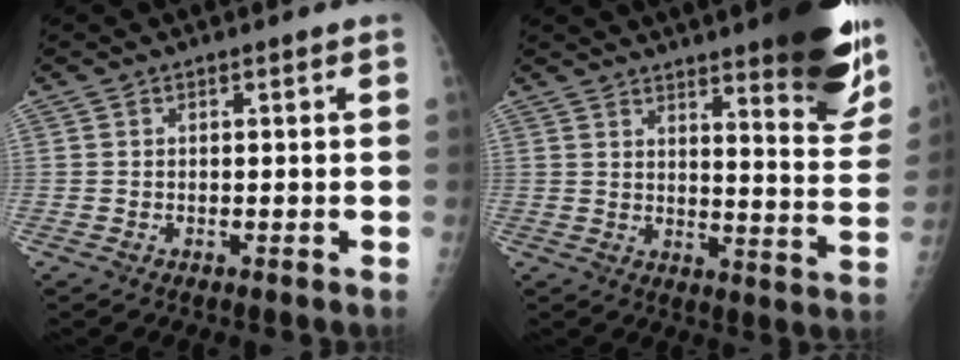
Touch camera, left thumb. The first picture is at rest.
{"total": 13.8, "force": [9.0, 1.7, 10.3], "torque": [-0.122, -0.050, 0.118]}